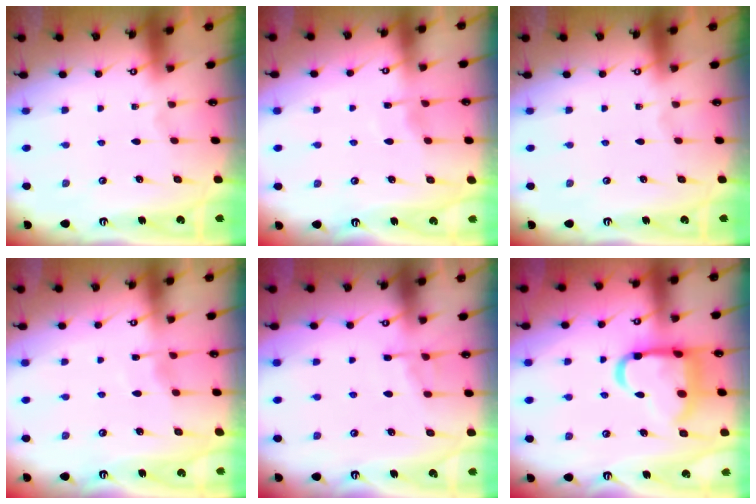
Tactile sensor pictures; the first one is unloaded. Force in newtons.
{"total": 5.3, "press": 5.3, "slide": 0.4}
{"total": 0.0}
{"total": 5.3, "press": 5.3, "slide": 0.4}
{"total": 4.6, "press": 4.5, "slide": 0.5}
{"total": 17.3, "press": 17.2, "slide": 1.8}